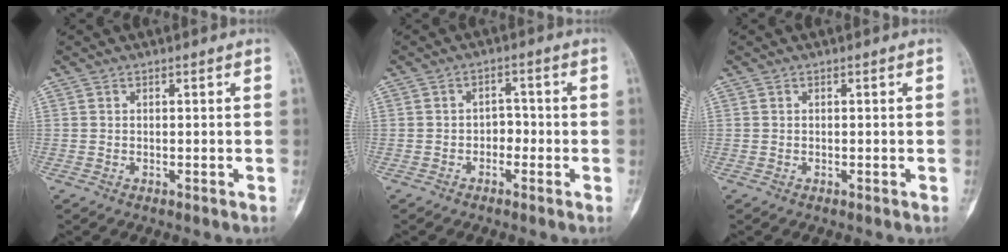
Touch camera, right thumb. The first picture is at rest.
{"total": 2.9, "force": [-1.1, 2.1, 1.6], "torque": [-0.002, 0.016, -0.025]}
{"total": 0.0}